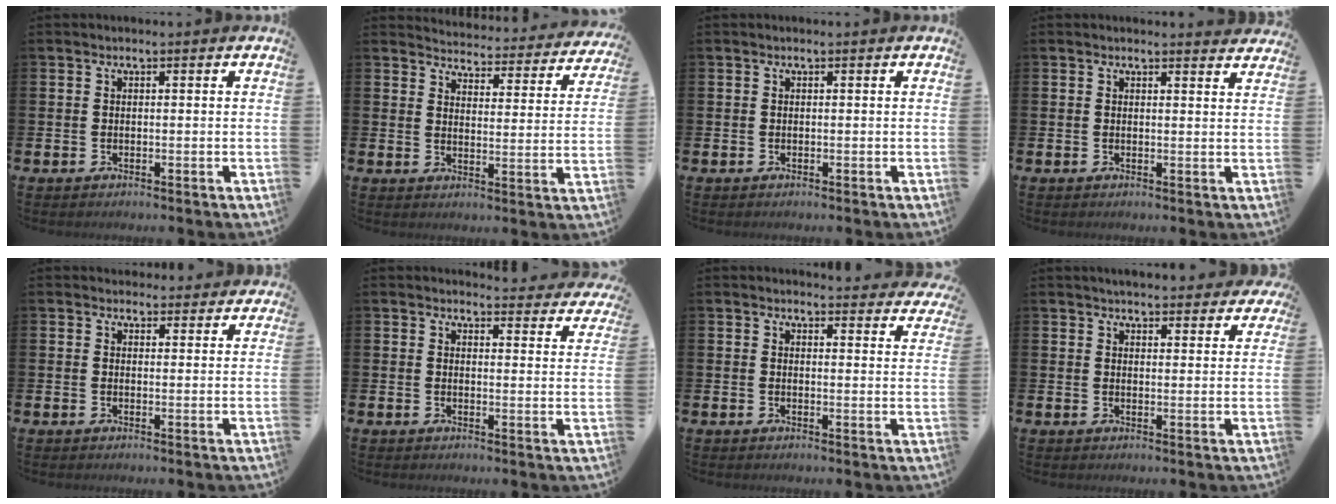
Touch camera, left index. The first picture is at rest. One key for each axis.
{"total": 4.0, "fx": 4.0, "fy": 0.5, "fz": 0.2, "tx": -0.020, "ty": -0.039, "tz": 0.064}
{"total": 0.0}
{"total": 1.6, "fx": 1.6, "fy": 0.0, "fz": 0.0, "tx": 0.007, "ty": -0.013, "tz": 0.028}
{"total": 2.7, "fx": 2.6, "fy": 0.9, "fz": -0.2, "tx": 0.017, "ty": -0.016, "tz": 0.044}
{"total": 3.5, "fx": 3.4, "fy": 0.4, "fz": 0.0, "tx": 0.010, "ty": -0.027, "tz": 0.059}
{"total": 3.1, "fx": 3.1, "fy": 0.4, "fz": -0.2, "tx": 0.006, "ty": -0.020, "tz": 0.054}
{"total": 3.8, "fx": 3.8, "fy": 0.7, "fz": 0.2, "tx": -0.005, "ty": -0.020, "tz": 0.067}